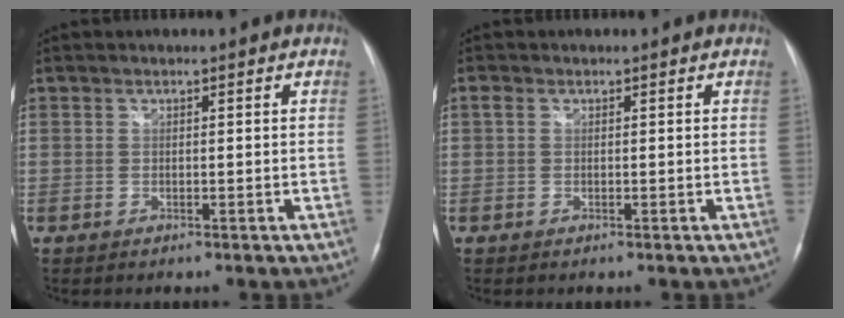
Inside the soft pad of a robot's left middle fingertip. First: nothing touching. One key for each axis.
{"total": 0.7, "fx": 0.2, "fy": 0.5, "fz": 0.4, "tx": -0.014, "ty": 0.007, "tz": 0.001}